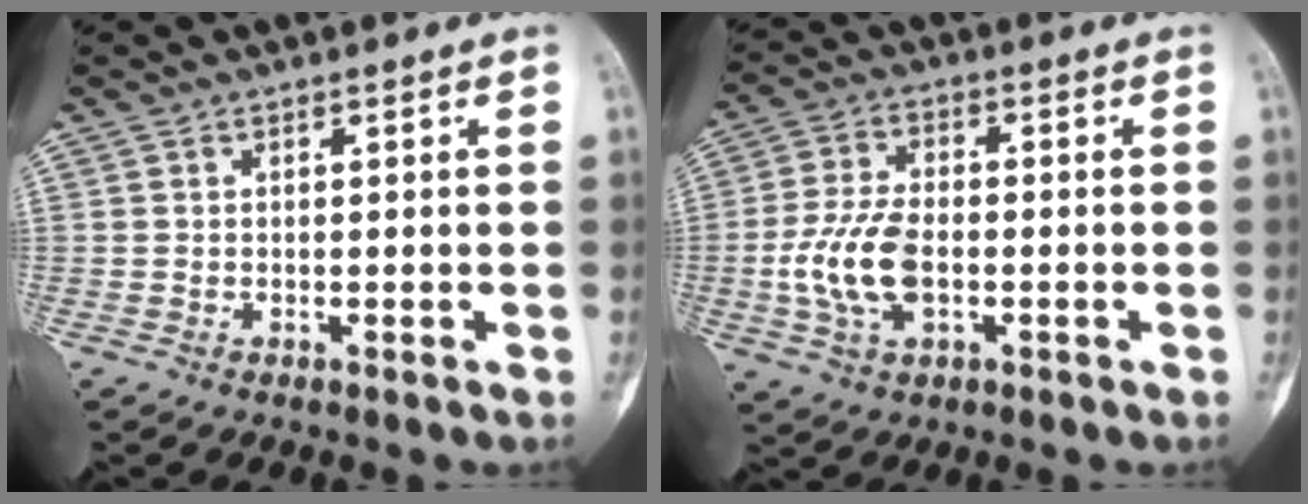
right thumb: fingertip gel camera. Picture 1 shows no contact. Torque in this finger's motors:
{"motor_torque": [1.60, 1.50, 1.37, -0.56, 0.12]}